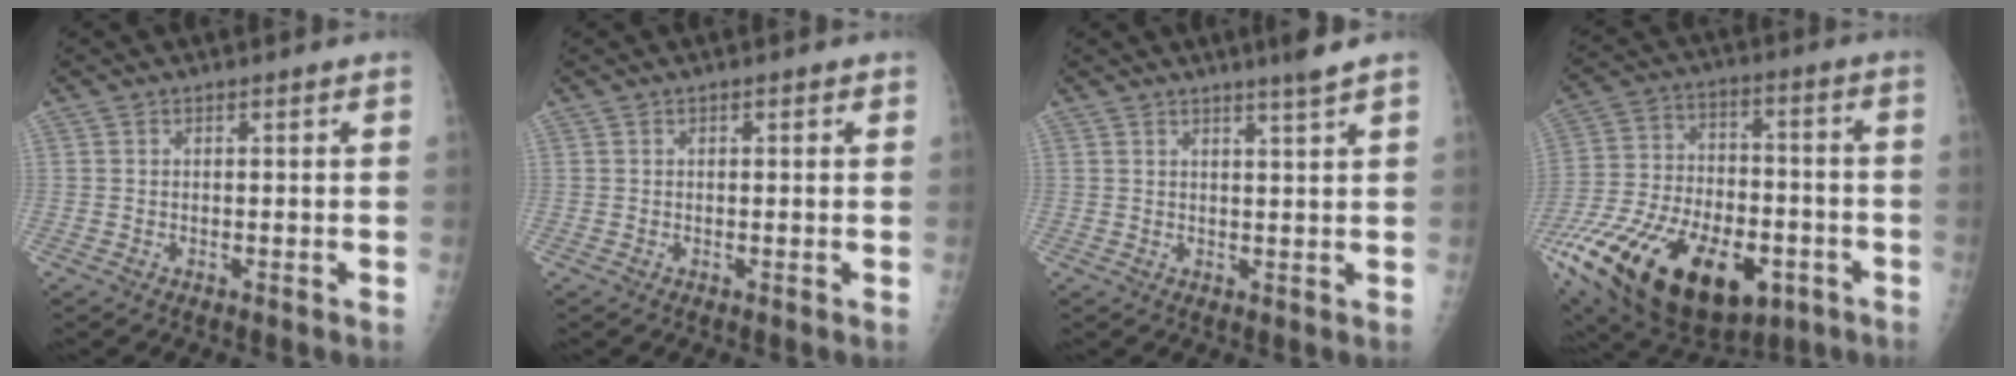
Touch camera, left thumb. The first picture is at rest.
{"total": 0.9, "force": [0.4, 0.4, 0.8], "torque": [-0.010, 0.001, 0.004]}
{"total": 3.5, "force": [2.6, -0.7, 2.2], "torque": [-0.035, -0.018, 0.042]}
{"total": 33.3, "force": [-15.6, 17.9, 23.4], "torque": [-0.460, 0.010, -0.253]}